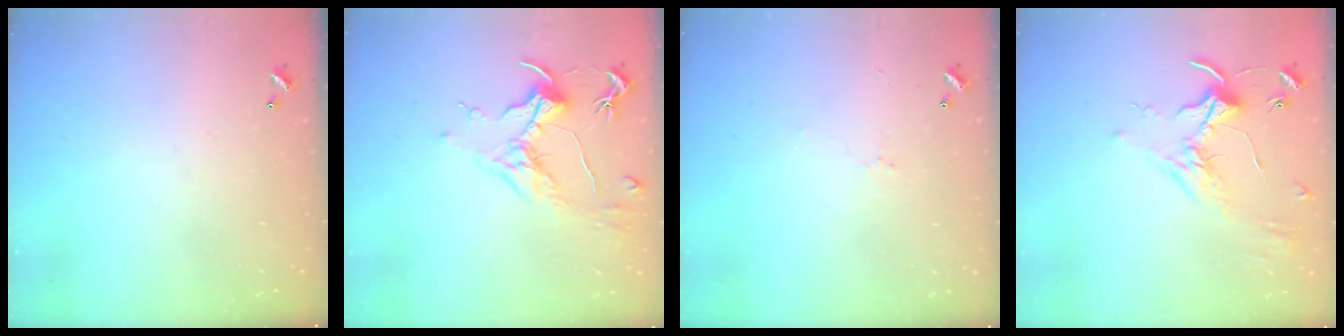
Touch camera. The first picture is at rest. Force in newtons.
{"total": 1.6, "press": 1.3, "slide": 0.9}
{"total": 1.9, "press": 1.8, "slide": 0.6}
{"total": 1.6, "press": 1.6, "slide": 0.4}